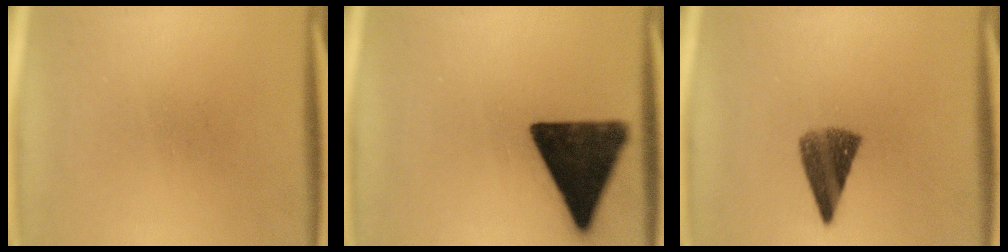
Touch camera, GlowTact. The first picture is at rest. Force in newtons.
{"total": 15.9}
{"total": 7.2}